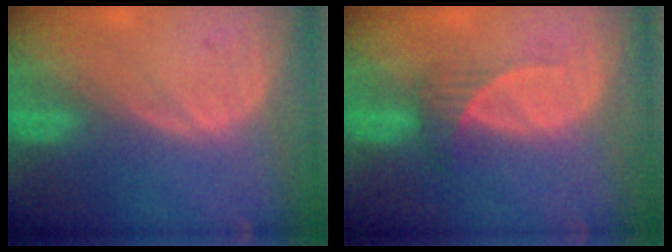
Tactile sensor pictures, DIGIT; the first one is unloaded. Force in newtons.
{"total": 2.5, "press": 2.3, "slide": 0.9}